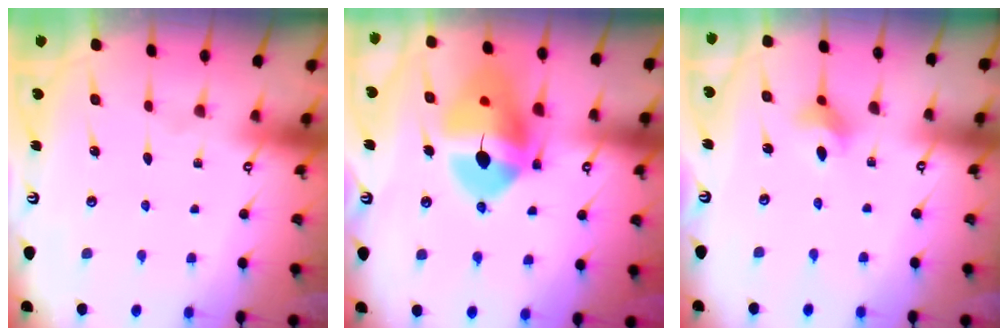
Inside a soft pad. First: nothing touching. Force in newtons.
{"total": 16.0, "press": 15.8, "slide": 2.1}
{"total": 2.7, "press": 2.7, "slide": 0.4}